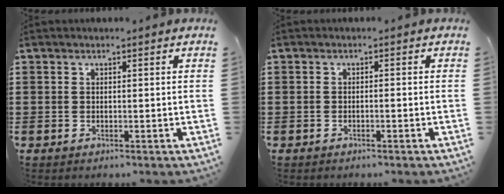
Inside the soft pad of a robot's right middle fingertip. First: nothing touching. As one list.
[{"total": 0.7, "force": [-0.5, 0.0, 0.4], "torque": [-0.010, -0.002, -0.009]}]